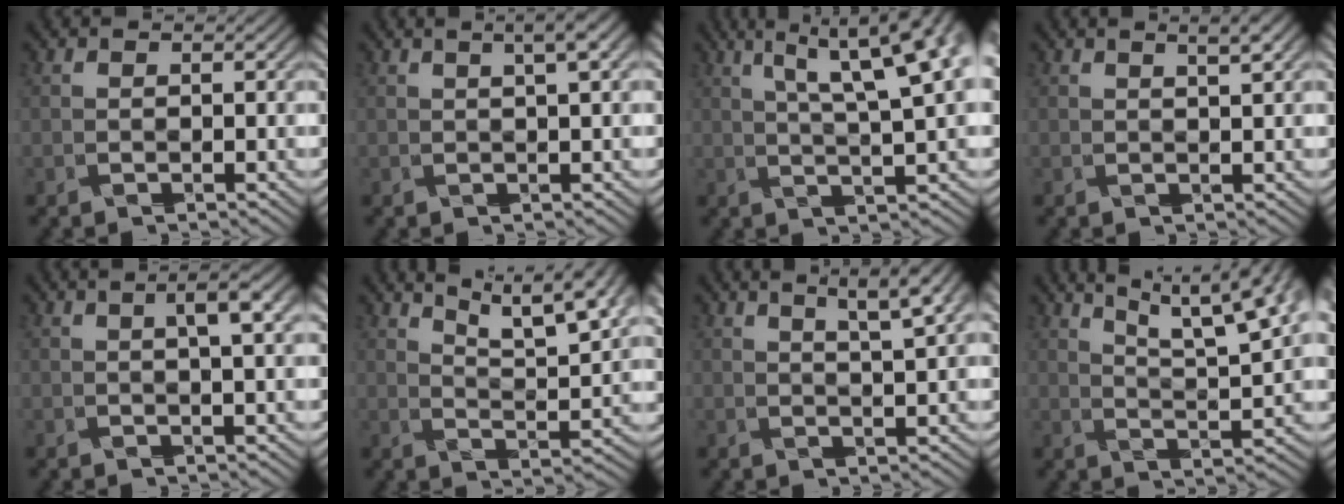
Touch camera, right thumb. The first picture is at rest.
{"total": 2.9, "force": [1.3, 0.0, 2.6], "torque": [-0.054, 0.006, 0.025]}
{"total": 10.0, "force": [4.7, 1.3, 8.7], "torque": [-0.152, 0.029, 0.070]}
{"total": 2.1, "force": [1.2, -0.1, 1.6], "torque": [-0.039, 0.003, 0.026]}
{"total": 3.5, "force": [1.1, 0.5, 3.3], "torque": [-0.063, 0.006, 0.021]}
{"total": 9.2, "force": [7.3, 1.1, 5.5], "torque": [-0.097, 0.002, 0.109]}
{"total": 4.7, "force": [2.9, -0.2, 3.7], "torque": [-0.072, 0.013, 0.049]}
{"total": 10.5, "force": [7.4, 1.3, 7.2], "torque": [-0.119, 0.015, 0.102]}